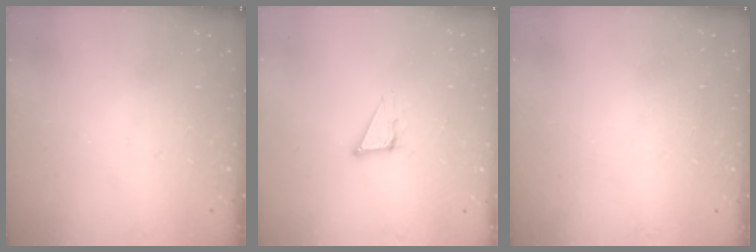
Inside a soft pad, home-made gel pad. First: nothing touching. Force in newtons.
{"total": 5.9, "press": 5.8, "slide": 1.3}
{"total": 1.6, "press": 1.6, "slide": 0.0}